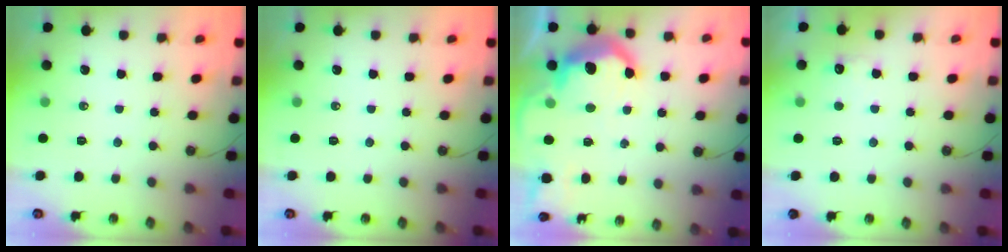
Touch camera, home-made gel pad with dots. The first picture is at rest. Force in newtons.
{"total": 0.0}
{"total": 15.5, "press": 15.5, "slide": 1.0}
{"total": 3.4, "press": 3.2, "slide": 1.0}